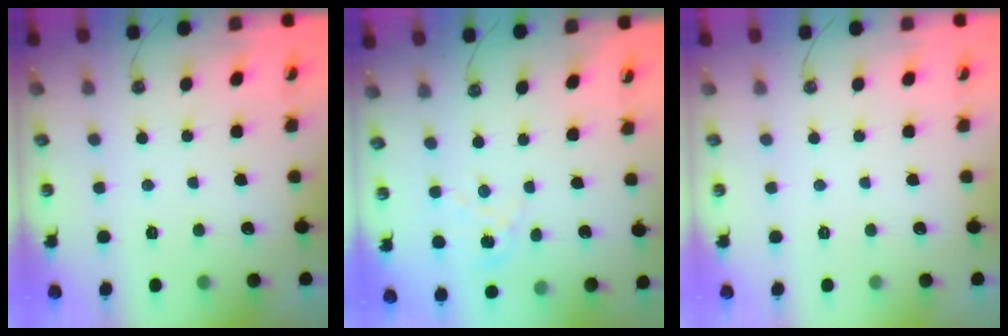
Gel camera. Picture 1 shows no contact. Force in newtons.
{"total": 2.3, "press": 2.3, "slide": 0.3}
{"total": 0.0}